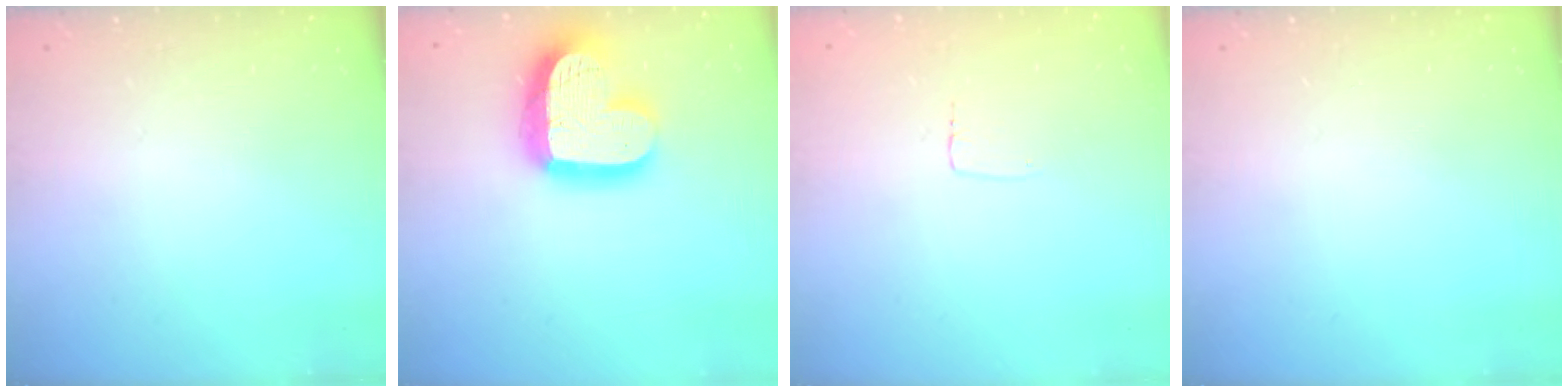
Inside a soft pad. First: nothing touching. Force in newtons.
{"total": 19.5, "press": 19.4, "slide": 1.7}
{"total": 2.6, "press": 2.6, "slide": 0.1}
{"total": 0.0}